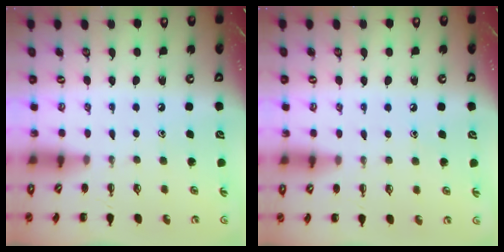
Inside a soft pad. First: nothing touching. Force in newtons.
{"total": 4.7, "press": 4.4, "slide": 1.6}